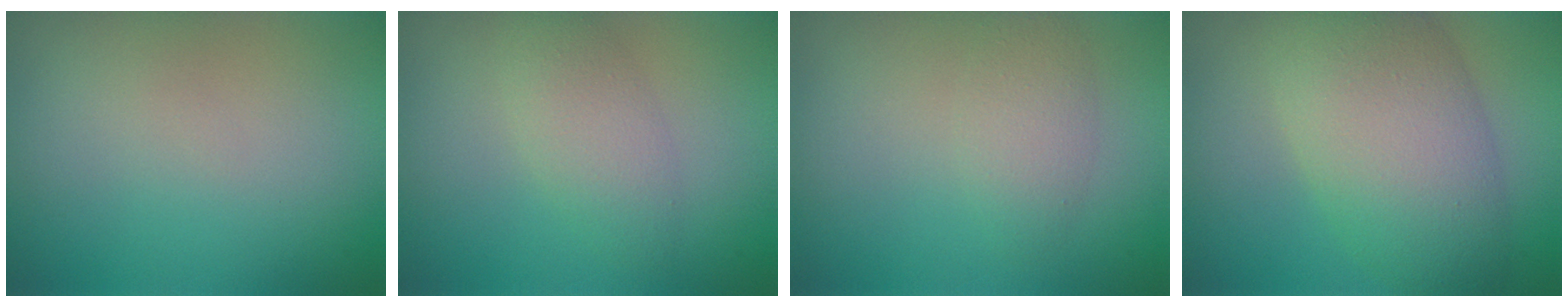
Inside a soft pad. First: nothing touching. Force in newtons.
{"total": 2.7, "press": 2.6, "slide": 0.0}
{"total": 2.1, "press": 2.1, "slide": 0.1}
{"total": 8.3, "press": 8.3, "slide": 0.2}